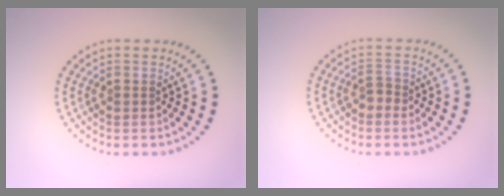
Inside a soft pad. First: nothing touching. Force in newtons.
{"total": 1.2, "press": 1.1, "slide": 0.5}